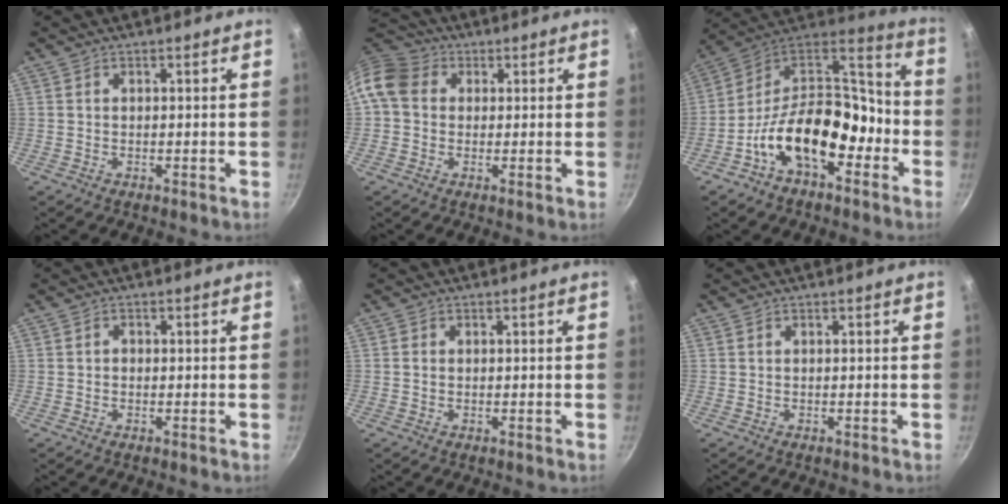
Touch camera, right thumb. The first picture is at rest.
{"total": 9.4, "force": [1.4, 7.9, 4.9], "torque": [-0.078, 0.018, 0.007]}
{"total": 20.0, "force": [-7.4, 12.0, 14.2], "torque": [-0.197, 0.082, -0.139]}
{"total": 0.8, "force": [-0.1, 0.7, 0.4], "torque": [-0.005, 0.004, -0.002]}
{"total": 1.0, "force": [0.0, 0.9, 0.4], "torque": [-0.007, 0.003, -0.001]}
{"total": 0.0}